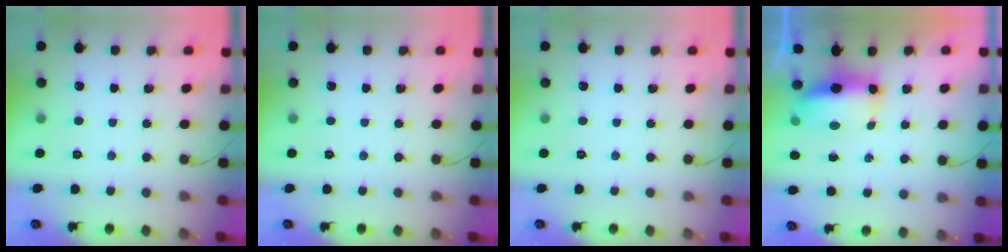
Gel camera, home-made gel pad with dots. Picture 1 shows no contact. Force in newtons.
{"total": 0.0}
{"total": 0.0}
{"total": 9.7, "press": 8.5, "slide": 4.6}